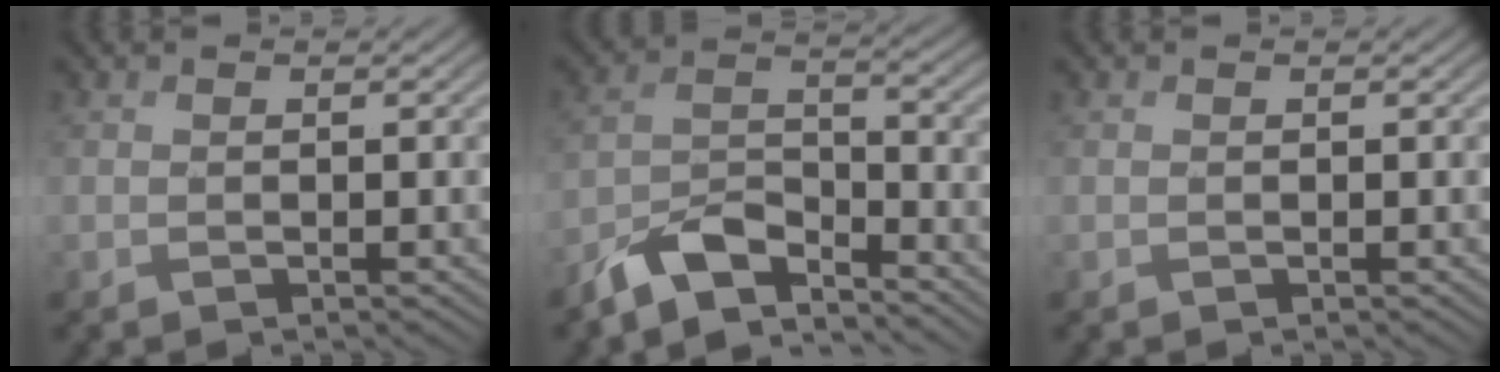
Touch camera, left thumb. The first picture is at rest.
{"total": 7.2, "force": [-5.8, 2.4, 3.4], "torque": [-0.069, -0.002, -0.124]}
{"total": 0.0}